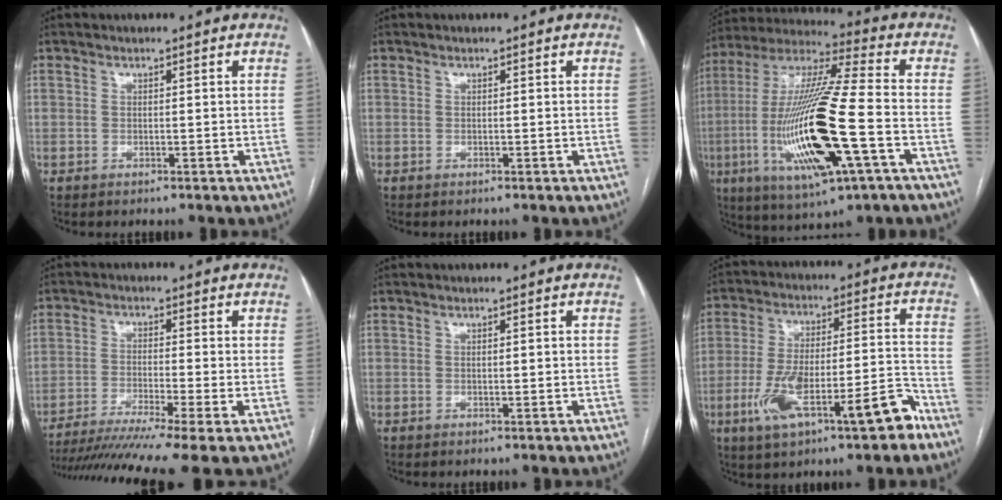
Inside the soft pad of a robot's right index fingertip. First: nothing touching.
{"total": 0.0}
{"total": 22.7, "force": [-5.6, 2.6, 21.9], "torque": [-0.467, -0.028, -0.100]}
{"total": 13.7, "force": [-10.4, -1.4, 8.8], "torque": [-0.146, -0.031, -0.169]}
{"total": 0.6, "force": [0.0, 0.1, 0.6], "torque": [-0.011, 0.000, 0.002]}
{"total": 15.1, "force": [-7.6, 3.7, 12.6], "torque": [-0.218, 0.024, -0.114]}